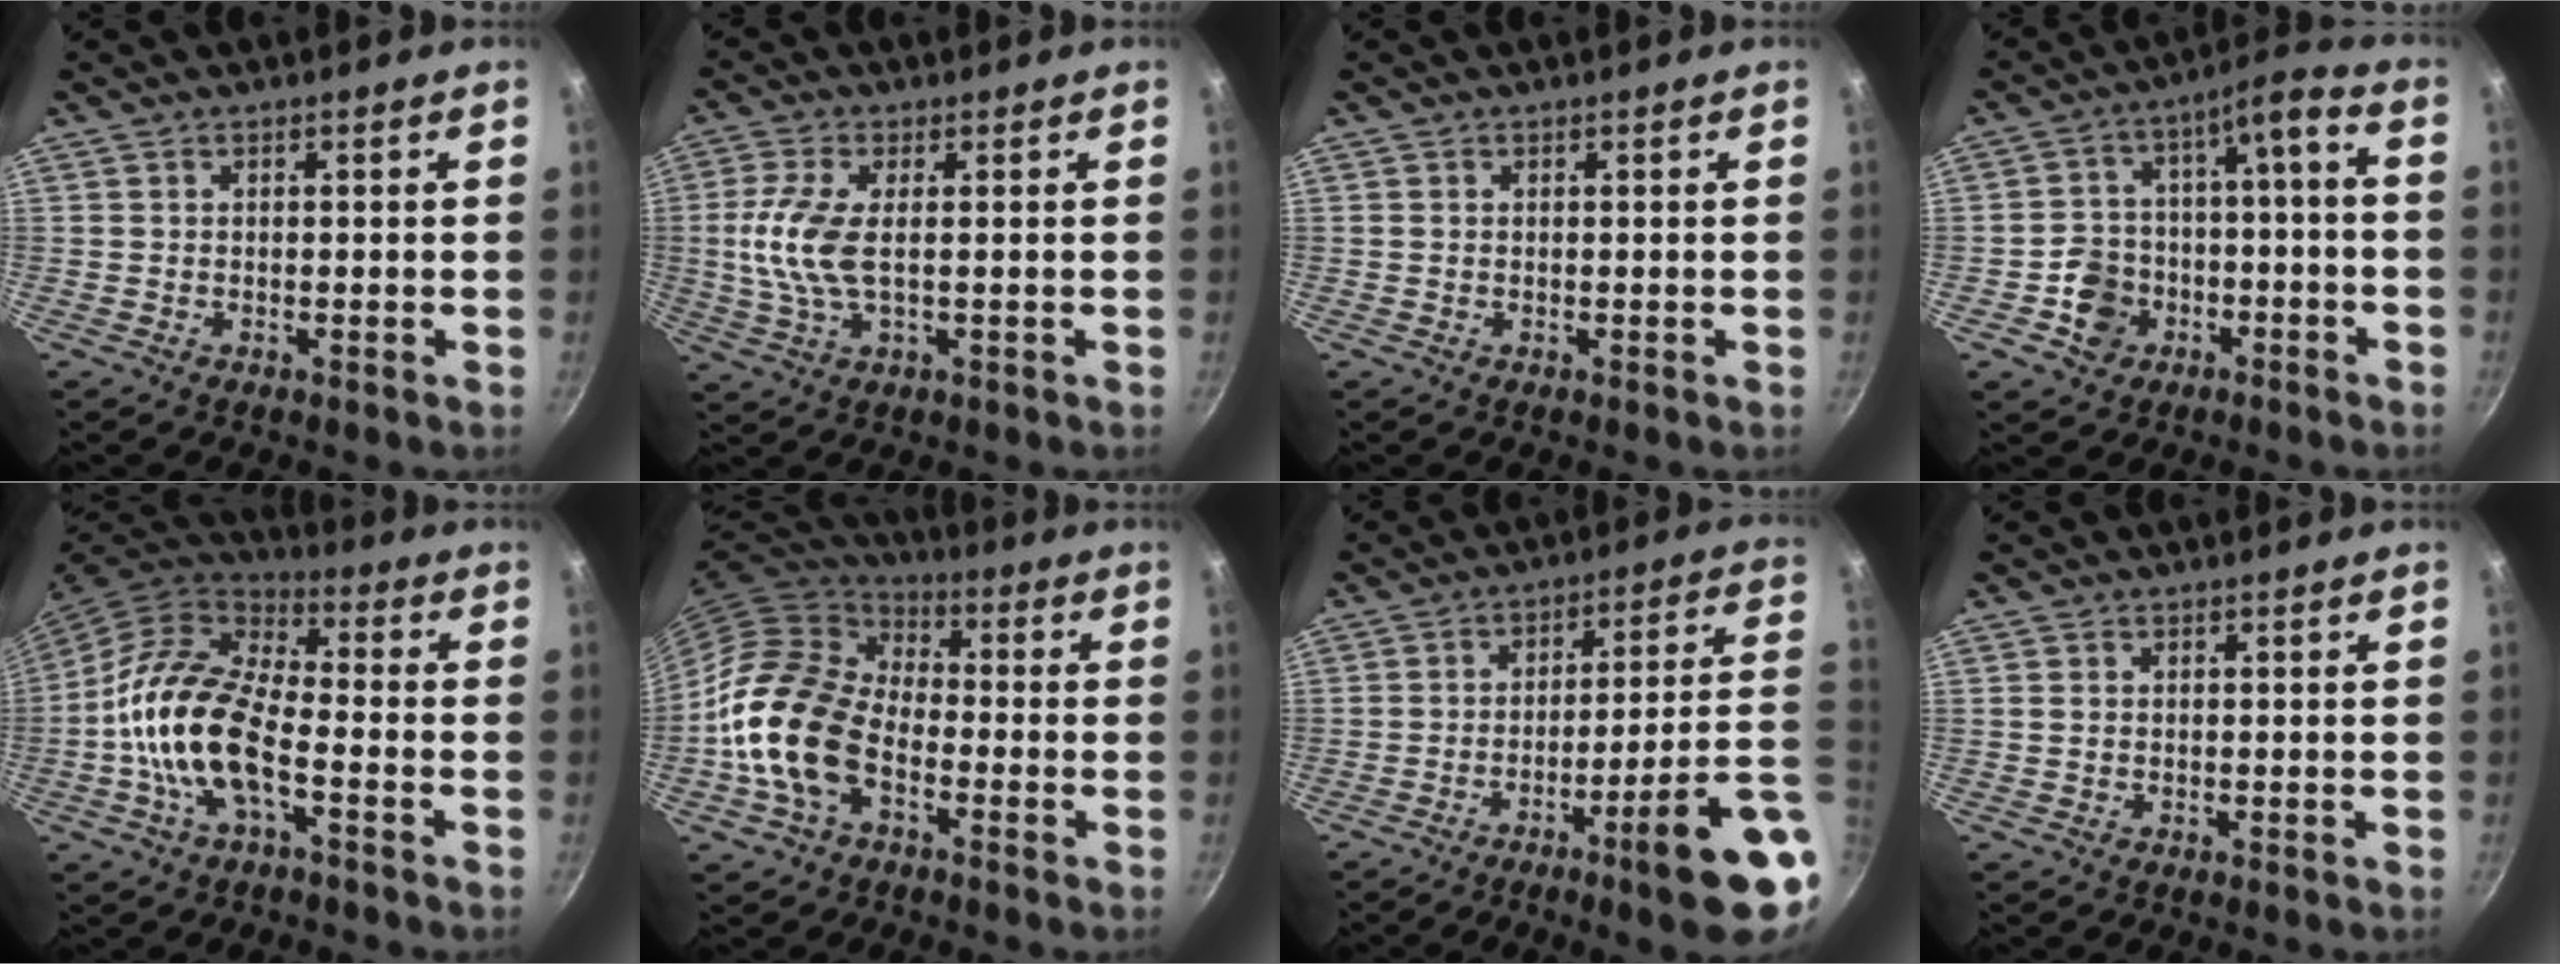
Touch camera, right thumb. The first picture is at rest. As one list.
[{"total": 8.5, "force": [0.3, 3.5, 7.7], "torque": [-0.174, 0.002, 0.003]}, {"total": 0.0}, {"total": 10.7, "force": [-3.9, 7.6, 6.4], "torque": [-0.101, 0.063, -0.050]}, {"total": 16.1, "force": [-4.1, 7.5, 13.6], "torque": [-0.250, 0.036, -0.091]}, {"total": 17.2, "force": [-5.0, 11.2, 12.1], "torque": [-0.201, 0.040, -0.114]}, {"total": 16.5, "force": [-5.5, 1.7, 15.5], "torque": [-0.204, 0.035, -0.075]}, {"total": 0.7, "force": [0.1, 0.6, 0.3], "torque": [-0.004, 0.002, 0.002]}]